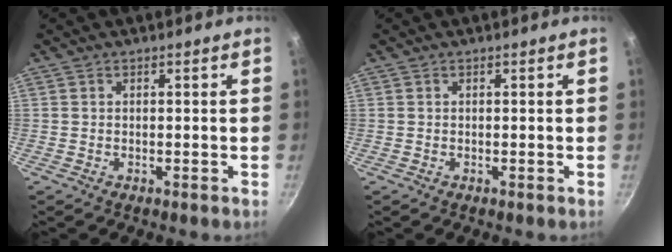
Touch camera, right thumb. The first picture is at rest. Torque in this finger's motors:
{"motor_torque": [0.00, 0.00, 0.01, -0.01, 0.02]}